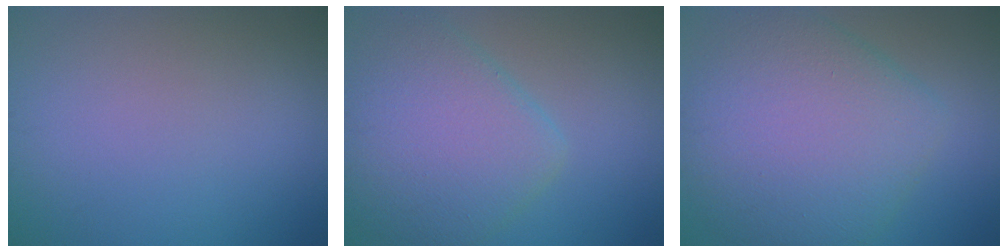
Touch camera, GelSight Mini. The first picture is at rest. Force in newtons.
{"total": 6.9, "press": 6.9, "slide": 0.4}
{"total": 9.3, "press": 9.2, "slide": 0.2}